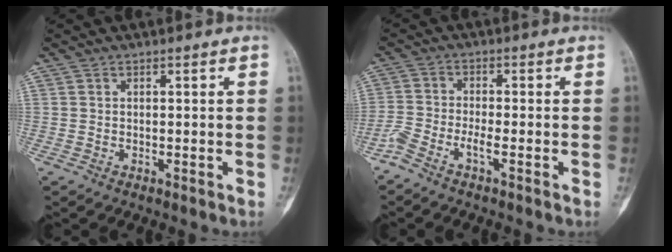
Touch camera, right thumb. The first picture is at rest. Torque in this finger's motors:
{"motor_torque": [-0.08, 0.04, -0.03, 0.27, -0.04]}